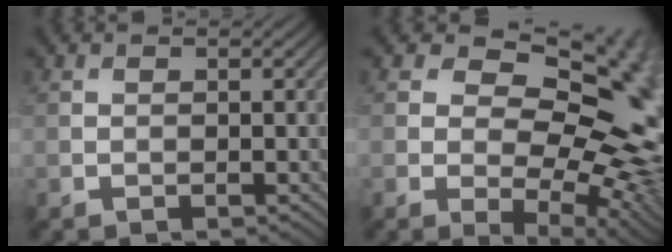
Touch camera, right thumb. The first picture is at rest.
{"total": 17.9, "force": [4.0, 10.9, 13.7], "torque": [-0.149, 0.022, 0.072]}